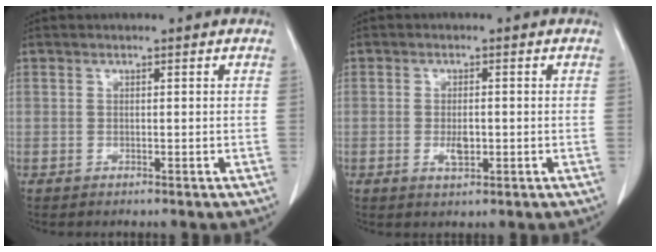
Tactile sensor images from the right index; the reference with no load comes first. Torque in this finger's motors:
{"motor_torque": [0.12, -0.03, 0.07, 0.02]}